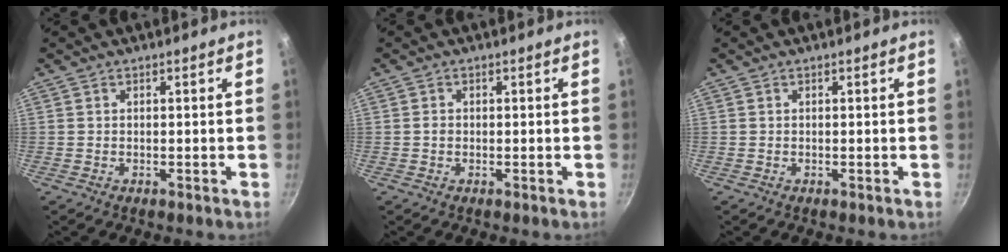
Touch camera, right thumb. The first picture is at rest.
{"total": 0.9, "force": [-0.1, 0.7, 0.5], "torque": [-0.008, 0.004, -0.003]}
{"total": 0.0}